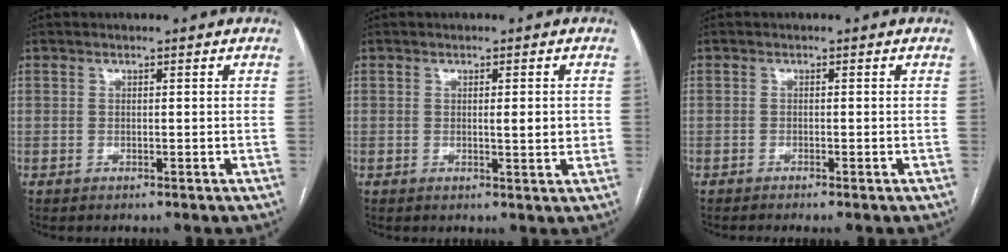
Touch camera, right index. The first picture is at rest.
{"total": 2.7, "force": [0.3, 0.5, 2.7], "torque": [-0.039, -0.002, 0.005]}
{"total": 0.8, "force": [-0.6, 0.0, 0.6], "torque": [-0.012, -0.001, -0.010]}